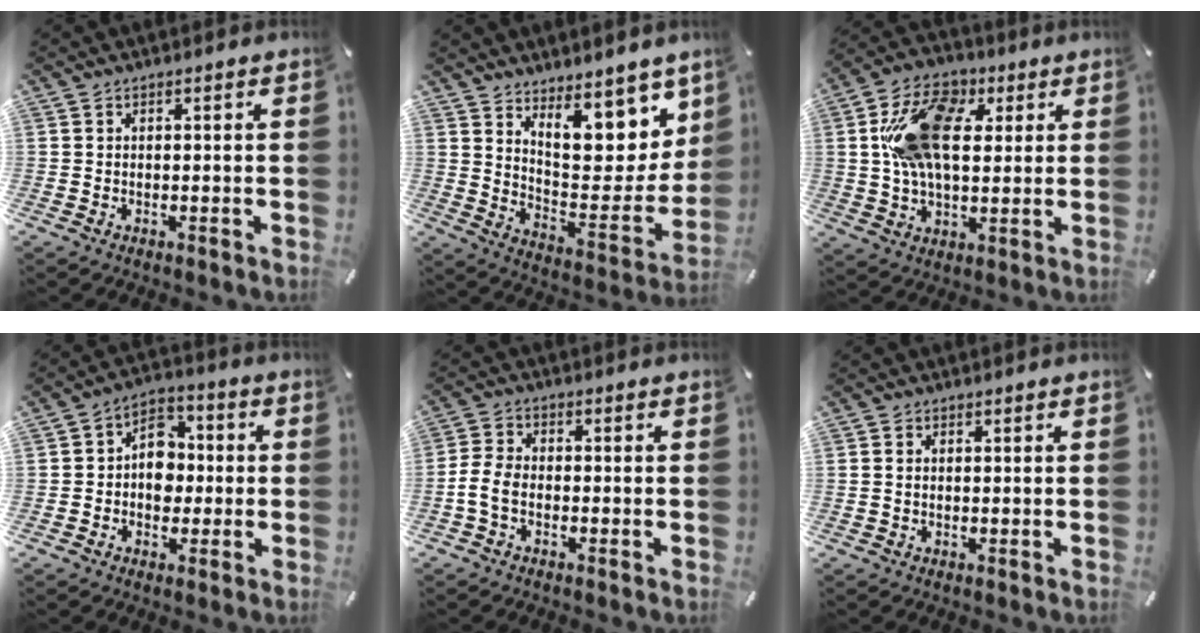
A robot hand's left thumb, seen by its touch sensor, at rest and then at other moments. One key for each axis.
{"total": 14.9, "fx": 10.5, "fy": 7.5, "fz": 7.5, "tx": -0.086, "ty": -0.092, "tz": 0.187}
{"total": 18.7, "fx": 4.0, "fy": 12.2, "fz": 13.6, "tx": -0.259, "ty": 0.018, "tz": 0.070}
{"total": 8.3, "fx": -1.2, "fy": 6.9, "fz": 4.4, "tx": -0.063, "ty": 0.019, "tz": -0.022}
{"total": 5.0, "fx": -2.3, "fy": 3.0, "fz": 3.3, "tx": -0.071, "ty": 0.011, "tz": -0.044}
{"total": 1.2, "fx": 0.0, "fy": 0.9, "fz": 0.7, "tx": -0.016, "ty": 0.005, "tz": -0.002}